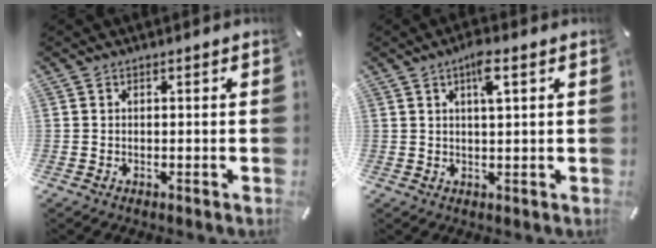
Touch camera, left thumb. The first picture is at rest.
{"total": 4.6, "force": [2.2, 0.9, 4.0], "torque": [-0.069, -0.001, 0.031]}